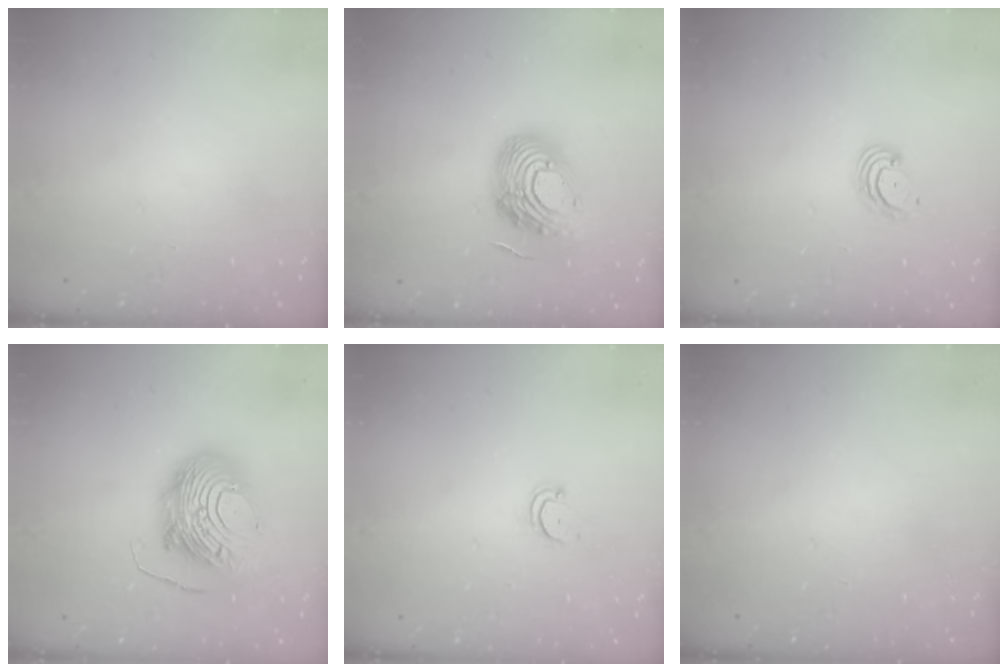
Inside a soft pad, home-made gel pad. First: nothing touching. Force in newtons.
{"total": 15.8, "press": 15.8, "slide": 1.1}
{"total": 3.2, "press": 3.1, "slide": 0.4}
{"total": 14.8, "press": 14.7, "slide": 1.3}
{"total": 3.0, "press": 3.0, "slide": 0.2}
{"total": 0.0}